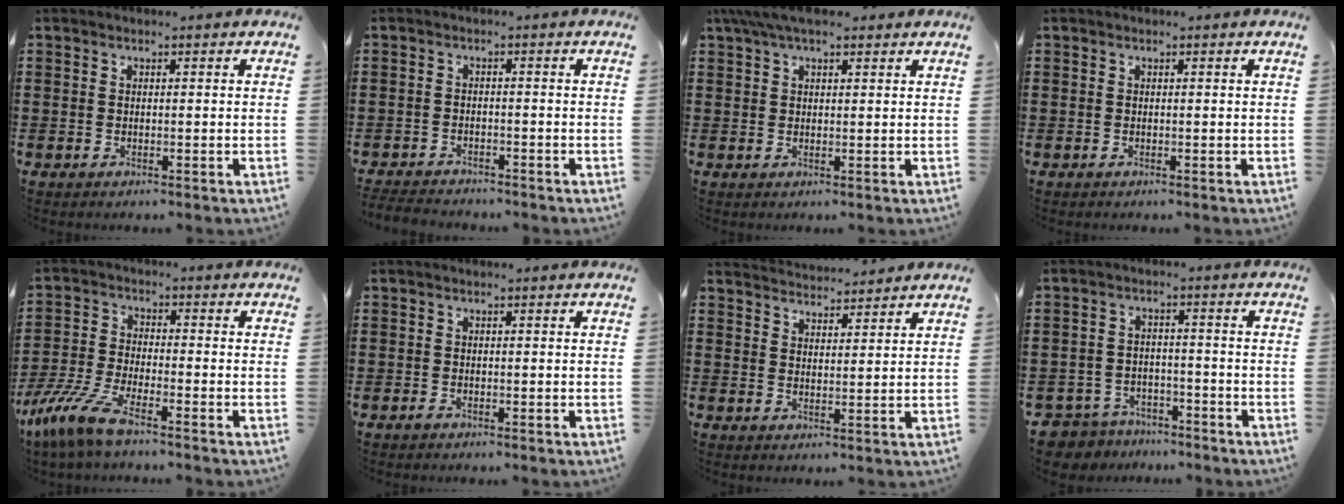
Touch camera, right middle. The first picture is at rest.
{"total": 2.8, "force": [-2.7, 0.5, 0.1], "torque": [-0.014, -0.004, -0.062]}
{"total": 4.4, "force": [3.2, 1.0, 2.9], "torque": [-0.064, 0.005, 0.059]}
{"total": 0.0}
{"total": 7.8, "force": [-6.0, 0.8, 4.8], "torque": [-0.130, -0.020, -0.122]}
{"total": 0.5, "force": [-0.4, 0.1, 0.3], "torque": [-0.008, -0.006, -0.006]}
{"total": 3.3, "force": [3.3, 0.2, -0.2], "torque": [-0.005, -0.013, 0.060]}
{"total": 4.4, "force": [-4.3, 0.9, 0.0], "torque": [-0.029, -0.005, -0.096]}